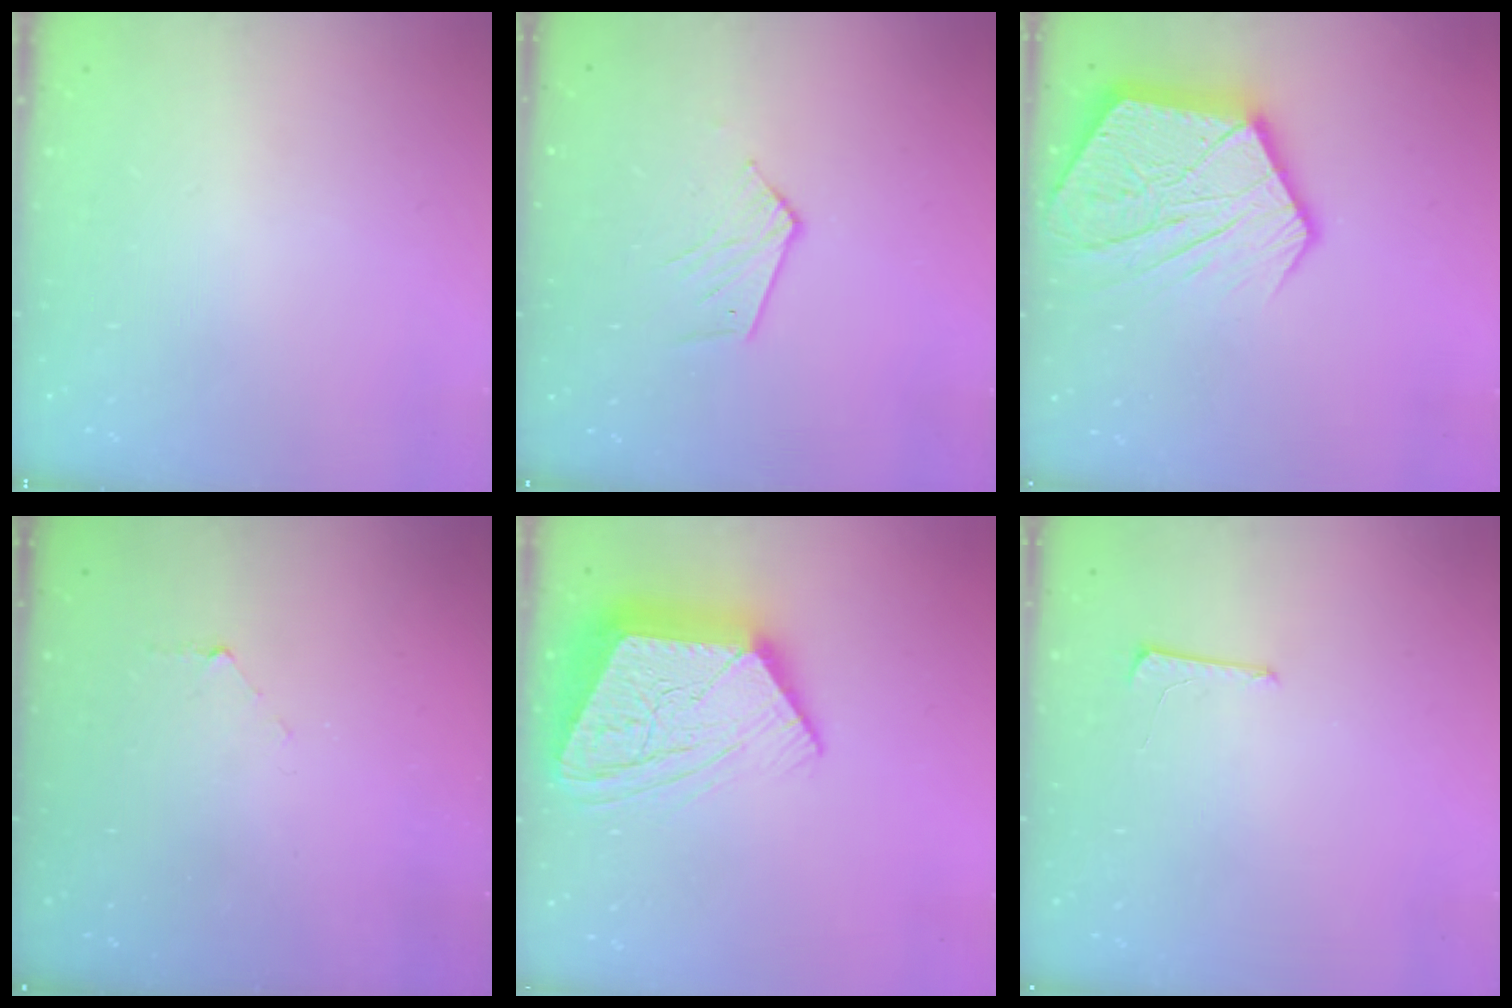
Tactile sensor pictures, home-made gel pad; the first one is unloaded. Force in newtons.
{"total": 5.4, "press": 5.4, "slide": 0.3}
{"total": 18.7, "press": 18.6, "slide": 1.5}
{"total": 3.9, "press": 3.9, "slide": 0.4}
{"total": 19.1, "press": 19.0, "slide": 1.6}
{"total": 4.9, "press": 4.9, "slide": 0.4}